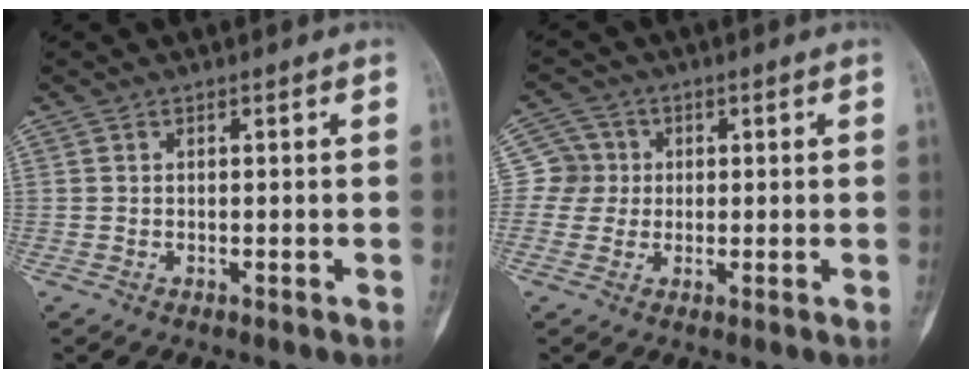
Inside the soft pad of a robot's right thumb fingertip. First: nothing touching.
{"total": 4.9, "force": [0.3, 4.8, 0.2], "torque": [0.030, 0.009, -0.003]}